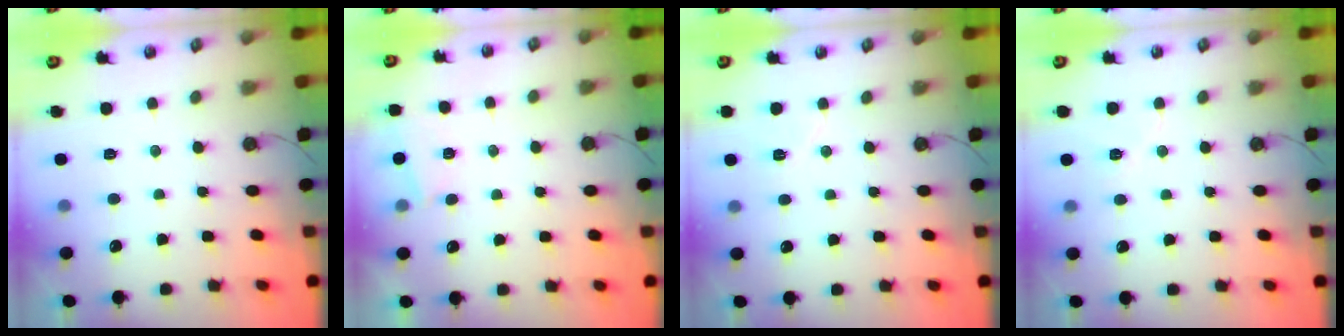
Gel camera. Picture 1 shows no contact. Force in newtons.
{"total": 6.2, "press": 0.1, "slide": 6.2}
{"total": 6.1, "press": 5.5, "slide": 2.6}
{"total": 5.5, "press": 5.0, "slide": 2.3}